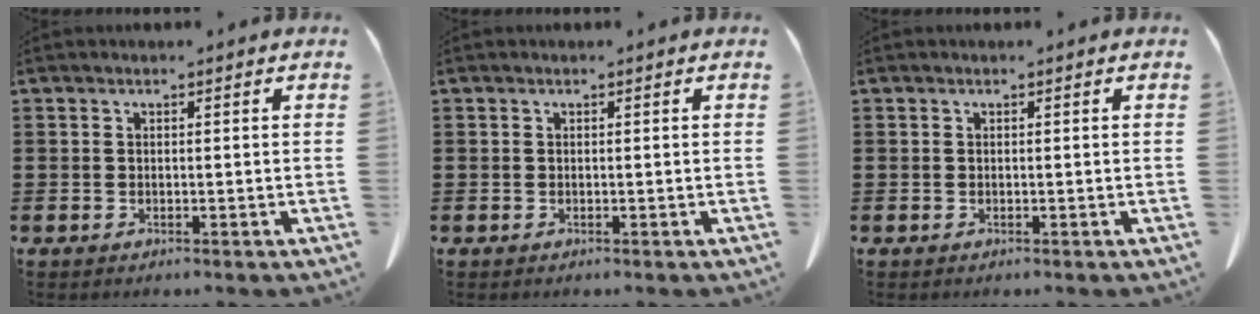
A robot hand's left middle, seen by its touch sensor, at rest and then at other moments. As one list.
[{"total": 0.0}, {"total": 0.0}]